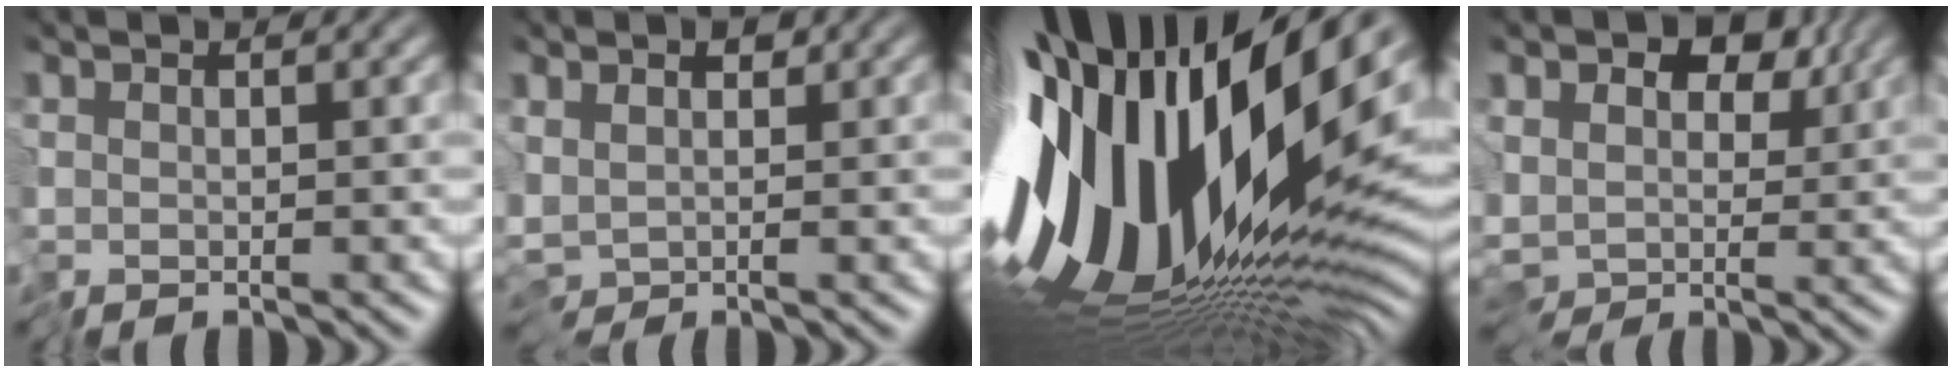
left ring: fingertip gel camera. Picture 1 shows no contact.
{"total": 3.1, "force": [0.3, 2.1, 2.2], "torque": [-0.042, -0.004, 0.005]}
{"total": 19.1, "force": [0.5, 7.8, 17.4], "torque": [-0.331, -0.039, -0.003]}
{"total": 9.7, "force": [2.8, 7.0, 6.1], "torque": [-0.113, 0.006, 0.046]}